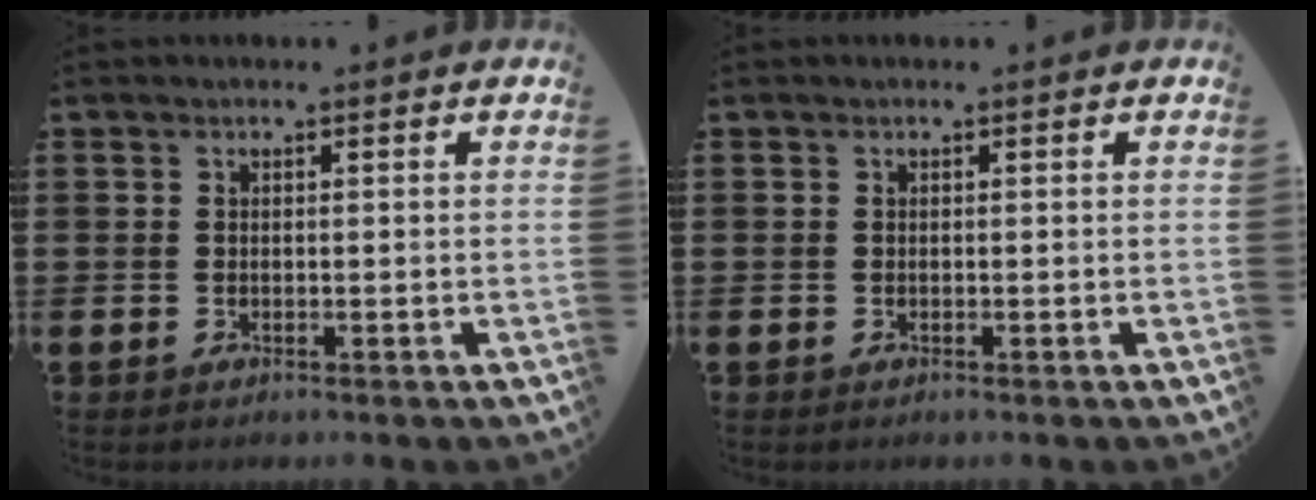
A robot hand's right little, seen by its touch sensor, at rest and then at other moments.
{"total": 0.0}